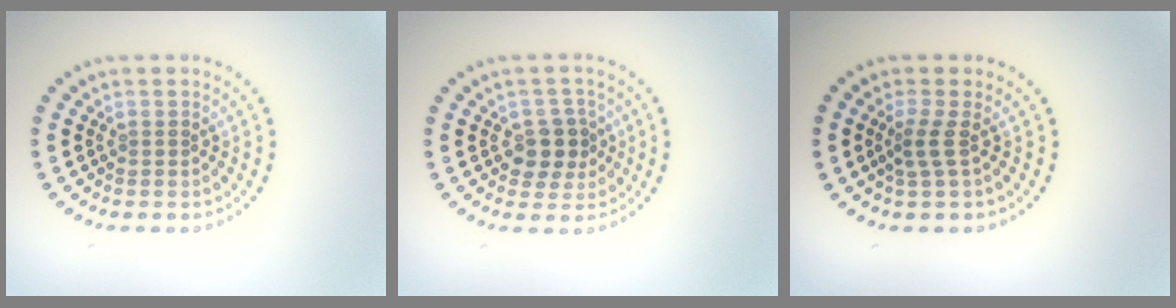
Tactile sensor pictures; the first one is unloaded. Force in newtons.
{"total": 3.0, "press": 2.8, "slide": 1.1}
{"total": 1.9, "press": 1.1, "slide": 1.5}